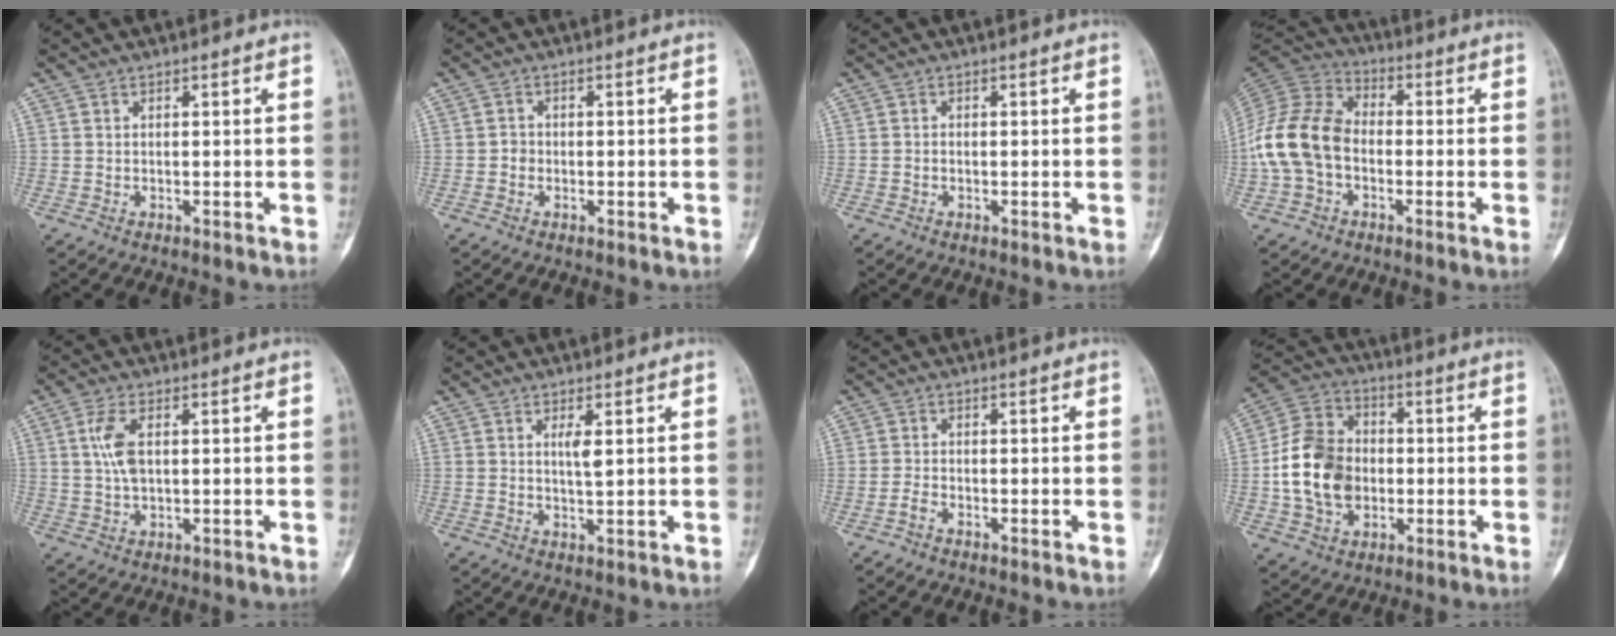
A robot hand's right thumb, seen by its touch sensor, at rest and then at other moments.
{"total": 1.4, "force": [-0.5, 1.2, 0.5], "torque": [0.001, 0.006, -0.015]}
{"total": 0.6, "force": [-0.2, 0.5, 0.3], "torque": [0.000, 0.005, -0.006]}
{"total": 14.6, "force": [-2.4, 10.6, 9.7], "torque": [-0.186, 0.039, -0.056]}
{"total": 5.6, "force": [0.8, 2.8, 4.8], "torque": [-0.102, 0.006, 0.013]}
{"total": 2.5, "force": [0.7, 0.5, 2.3], "torque": [-0.040, -0.002, 0.013]}
{"total": 1.7, "force": [-1.3, 0.6, 0.9], "torque": [-0.021, 0.012, -0.027]}
{"total": 15.0, "force": [-1.8, 11.5, 9.4], "torque": [-0.153, 0.027, -0.035]}